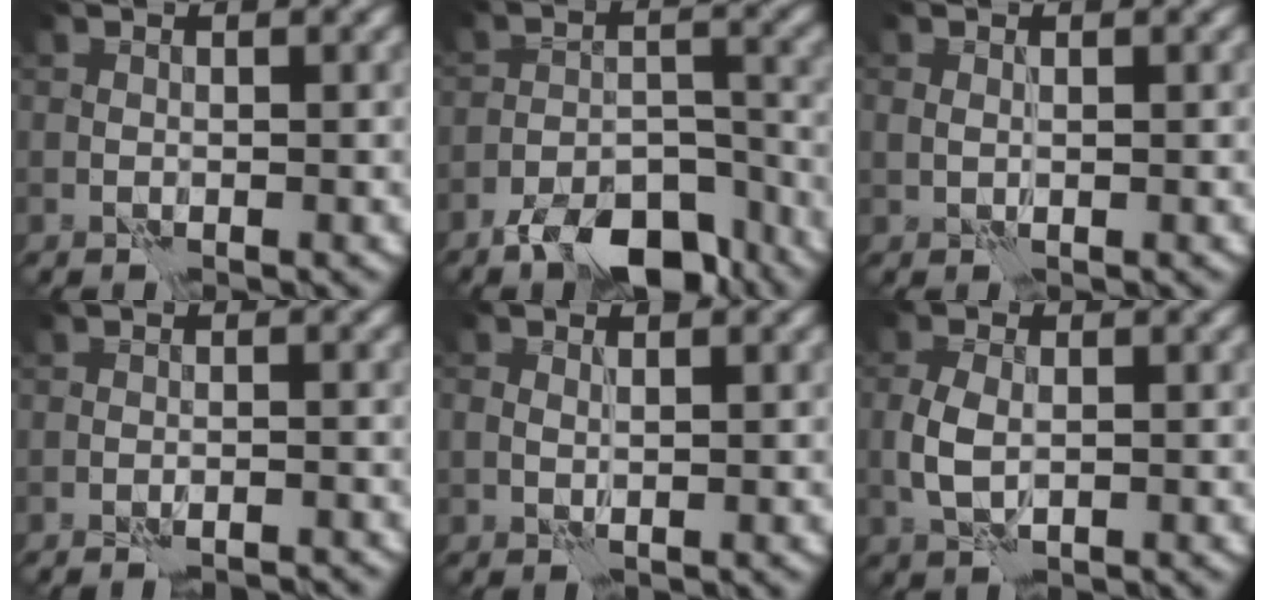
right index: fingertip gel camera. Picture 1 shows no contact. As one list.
[{"total": 7.8, "force": [-5.9, 3.1, 4.1], "torque": [-0.058, -0.002, -0.101]}, {"total": 0.7, "force": [0.4, 0.4, 0.4], "torque": [-0.009, -0.002, 0.010]}, {"total": 3.6, "force": [-3.5, 0.4, 0.7], "torque": [-0.008, 0.011, -0.041]}, {"total": 0.9, "force": [0.6, 0.4, 0.5], "torque": [-0.011, -0.003, 0.012]}, {"total": 2.6, "force": [0.0, 1.5, 2.1], "torque": [-0.054, -0.003, -0.002]}]